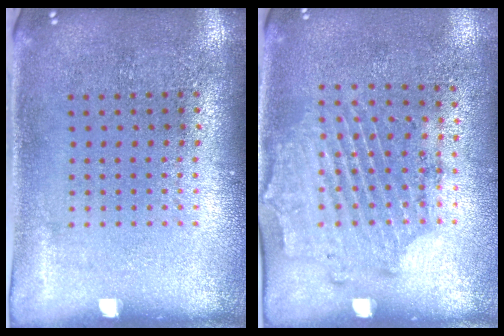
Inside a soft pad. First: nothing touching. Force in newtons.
{"total": 1.7, "press": 1.3, "slide": 1.1}